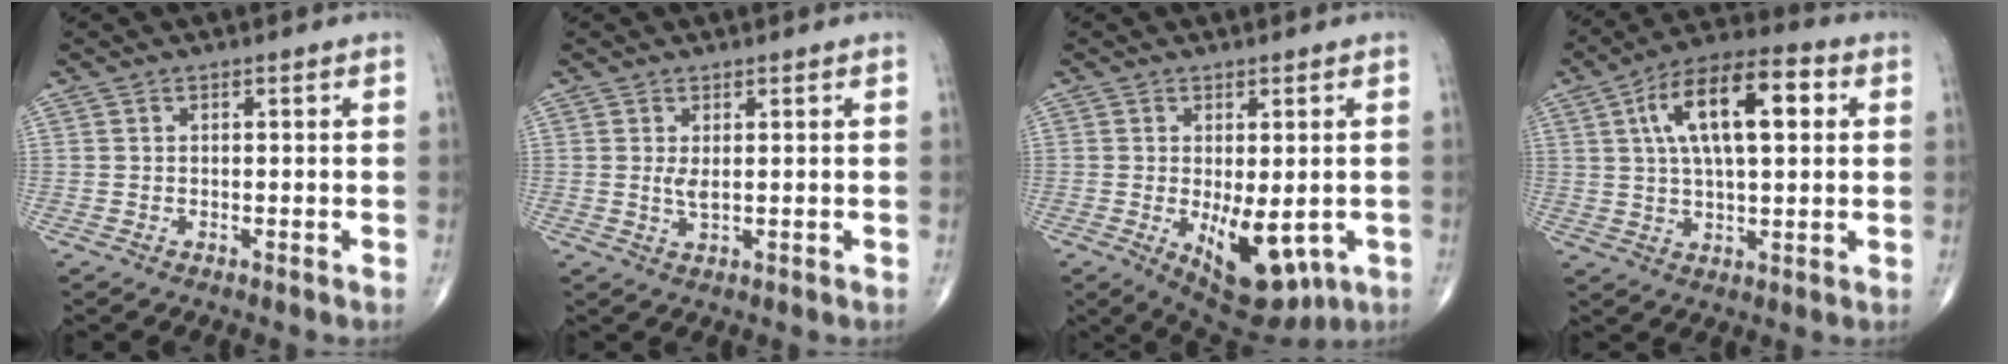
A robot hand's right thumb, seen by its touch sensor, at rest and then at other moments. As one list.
[{"total": 1.8, "force": [0.4, 0.6, 1.7], "torque": [-0.033, -0.006, 0.012]}, {"total": 11.6, "force": [-2.8, 5.5, 9.8], "torque": [-0.120, -0.017, -0.023]}, {"total": 16.3, "force": [4.3, 6.8, 14.2], "torque": [-0.229, 0.016, 0.064]}]